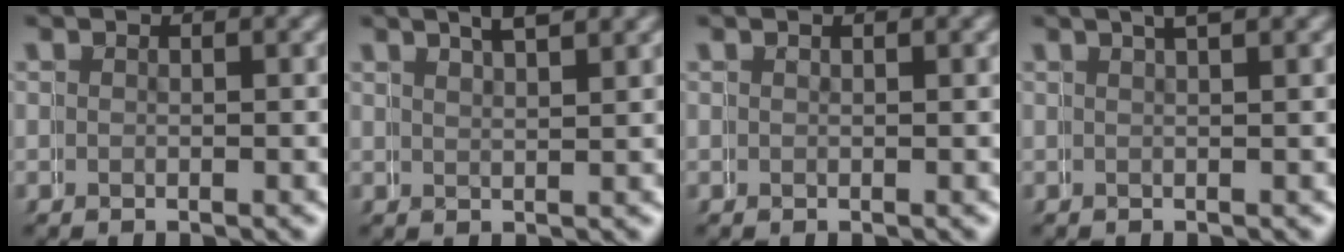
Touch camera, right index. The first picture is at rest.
{"total": 2.6, "force": [2.2, -0.9, 0.9], "torque": [-0.002, 0.009, 0.040]}
{"total": 0.0}
{"total": 1.7, "force": [1.2, -0.5, 1.0], "torque": [0.000, 0.017, 0.017]}